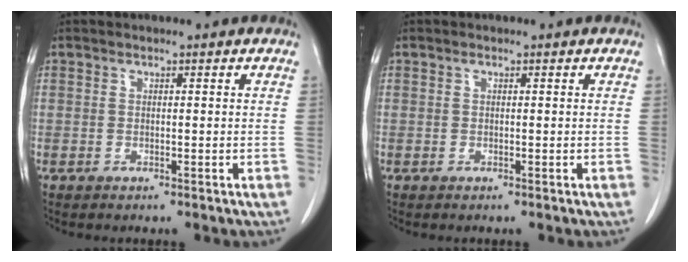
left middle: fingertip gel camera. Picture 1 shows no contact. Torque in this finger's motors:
{"motor_torque": [0.22, -0.03, -0.07, -0.01]}